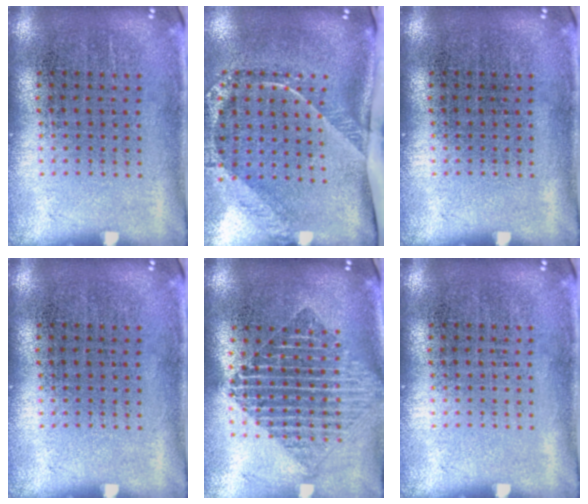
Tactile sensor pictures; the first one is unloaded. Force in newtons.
{"total": 2.6, "press": 1.7, "slide": 2.0}
{"total": 0.0}
{"total": 0.0}
{"total": 1.9, "press": 1.6, "slide": 1.1}
{"total": 0.0}